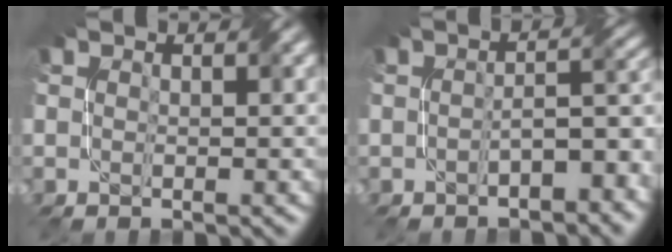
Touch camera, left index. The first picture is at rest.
{"total": 4.6, "force": [-2.3, 2.0, 3.5], "torque": [-0.036, 0.010, -0.033]}